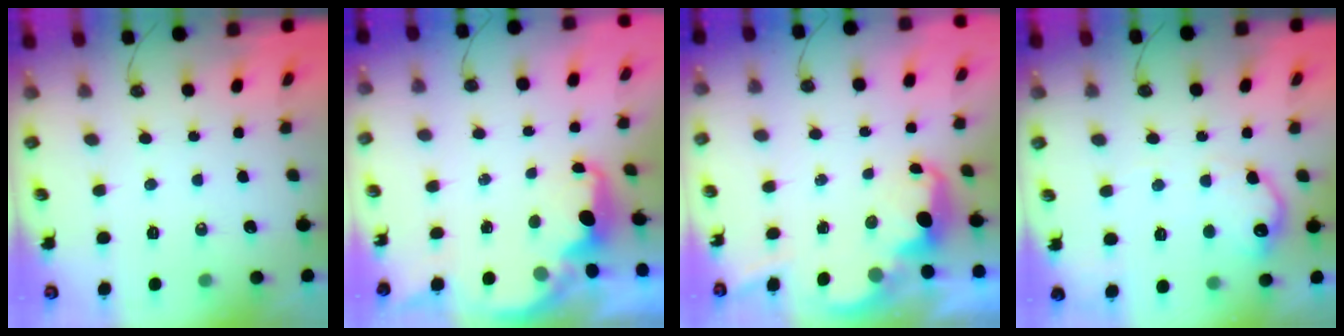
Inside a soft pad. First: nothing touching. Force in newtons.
{"total": 2.3, "press": 2.1, "slide": 0.8}
{"total": 2.6, "press": 2.6, "slide": 0.5}
{"total": 14.6, "press": 14.6, "slide": 0.7}